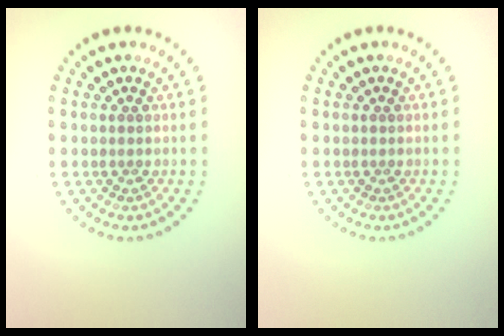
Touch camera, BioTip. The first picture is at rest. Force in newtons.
{"total": 0.0}